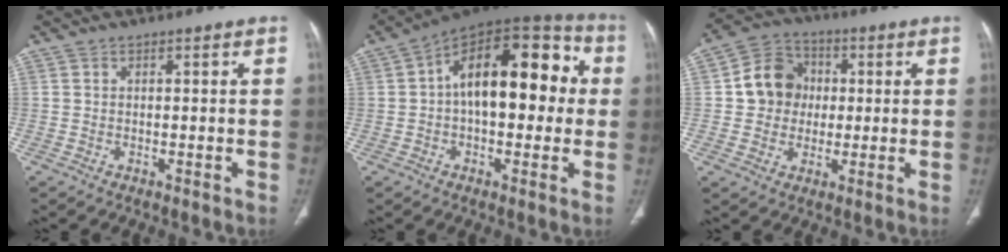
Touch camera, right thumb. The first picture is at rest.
{"total": 20.4, "force": [2.1, 11.0, 17.0], "torque": [-0.217, 0.049, 0.020]}
{"total": 9.8, "force": [0.6, 8.9, 4.2], "torque": [-0.041, 0.017, 0.000]}